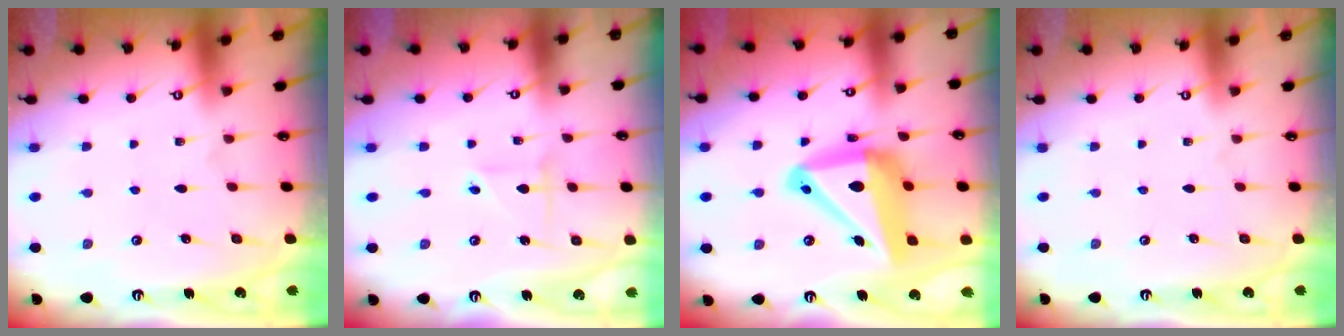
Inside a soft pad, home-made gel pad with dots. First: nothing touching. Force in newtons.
{"total": 2.5, "press": 2.5, "slide": 0.1}
{"total": 19.5, "press": 19.3, "slide": 2.9}
{"total": 0.0}